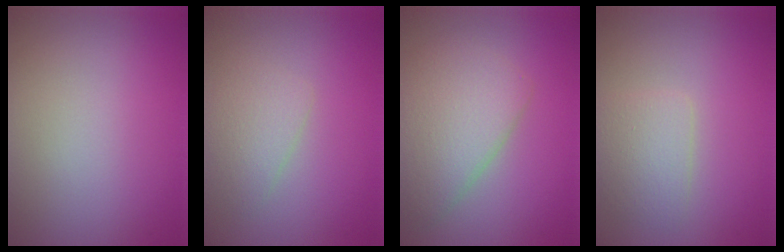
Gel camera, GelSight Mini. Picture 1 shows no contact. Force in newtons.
{"total": 2.1, "press": 2.1, "slide": 0.0}
{"total": 5.0, "press": 5.0, "slide": 0.3}
{"total": 2.3, "press": 2.3, "slide": 0.1}